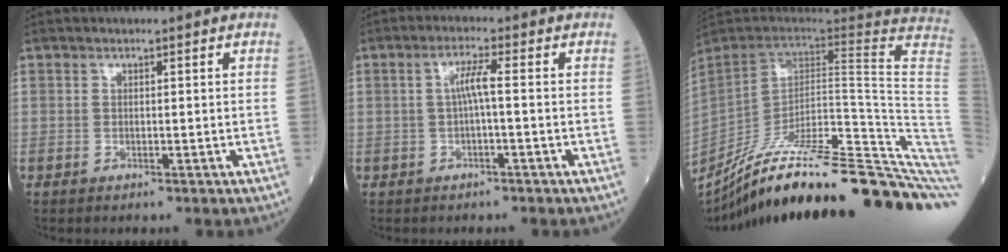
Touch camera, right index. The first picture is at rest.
{"total": 3.0, "force": [-0.1, 0.1, 3.0], "torque": [-0.055, 0.009, -0.001]}
{"total": 37.7, "force": [-29.4, 0.8, 23.6], "torque": [-0.207, -0.051, -0.409]}